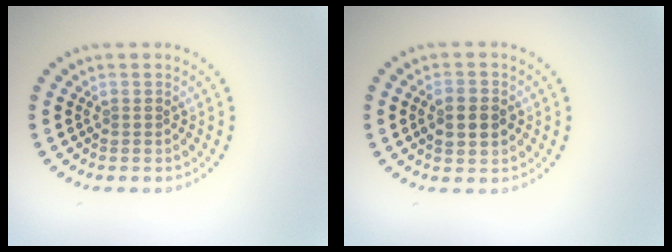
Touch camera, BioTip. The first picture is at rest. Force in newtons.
{"total": 2.8, "press": 2.8, "slide": 0.1}